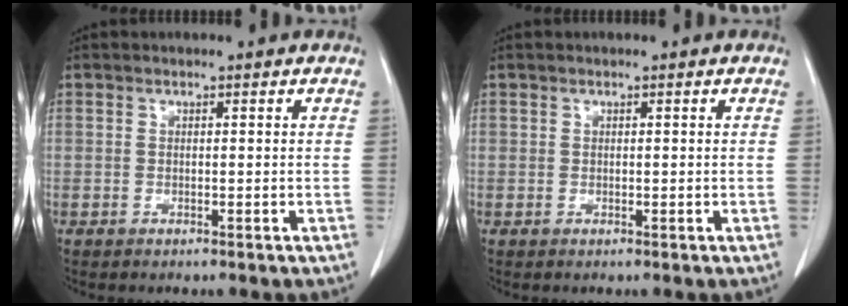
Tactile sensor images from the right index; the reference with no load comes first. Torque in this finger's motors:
{"motor_torque": [-0.16, 0.11, -0.05, 0.01]}